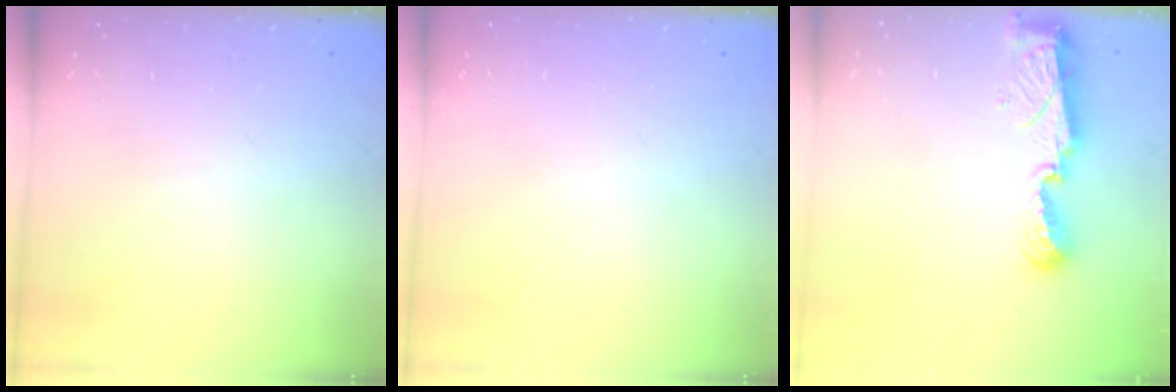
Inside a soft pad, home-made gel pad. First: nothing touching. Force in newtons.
{"total": 0.0}
{"total": 8.1, "press": 8.1, "slide": 0.9}